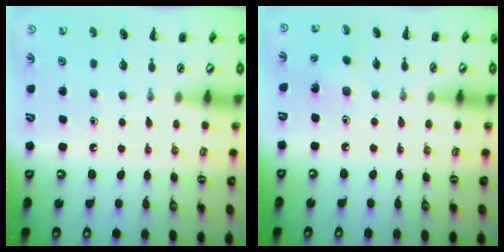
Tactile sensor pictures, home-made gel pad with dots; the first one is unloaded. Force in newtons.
{"total": 1.6, "press": 1.4, "slide": 0.7}